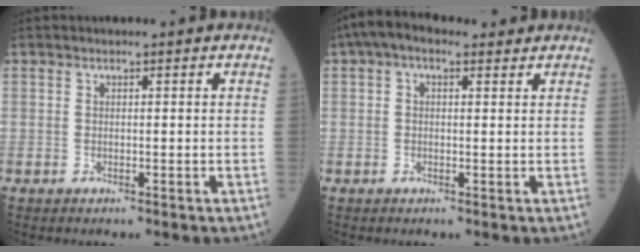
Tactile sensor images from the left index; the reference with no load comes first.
{"total": 4.7, "force": [2.8, 2.4, 3.0], "torque": [-0.063, 0.039, 0.046]}